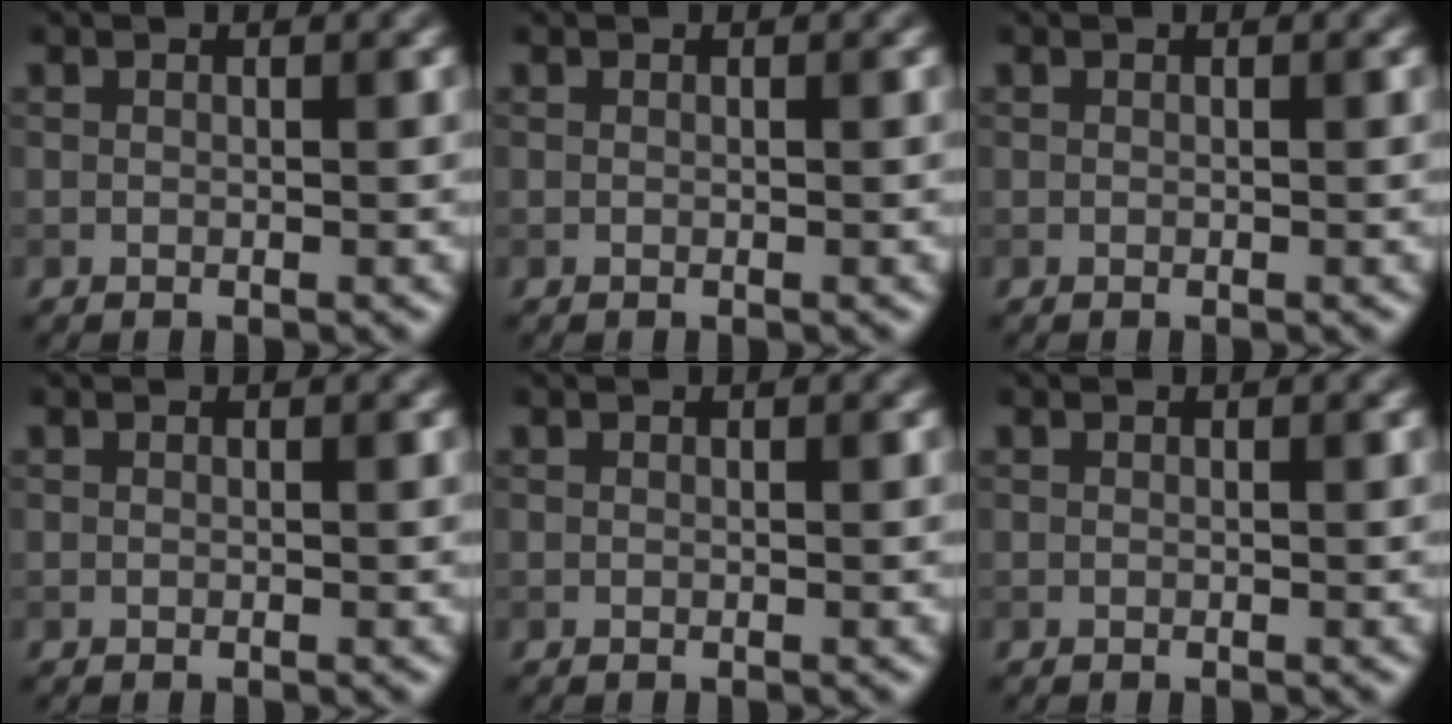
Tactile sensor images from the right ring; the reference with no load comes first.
{"total": 0.0}
{"total": 0.0}
{"total": 0.0}
{"total": 0.0}
{"total": 0.0}